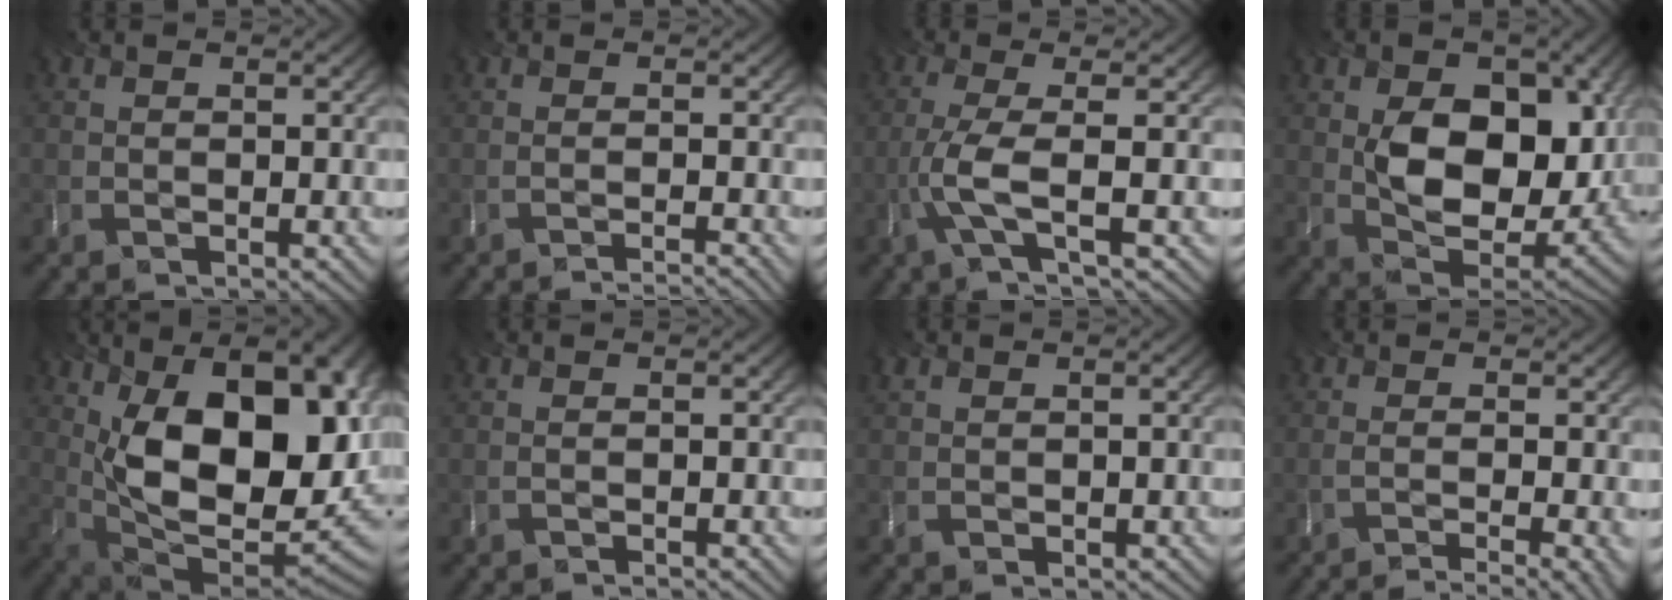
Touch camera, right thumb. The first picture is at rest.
{"total": 2.1, "force": [-1.4, 0.3, 1.4], "torque": [-0.006, -0.002, -0.035]}
{"total": 3.6, "force": [-1.4, 0.4, 3.3], "torque": [-0.070, 0.004, -0.038]}
{"total": 11.9, "force": [1.5, 8.0, 8.7], "torque": [-0.154, -0.024, 0.040]}
{"total": 20.1, "force": [4.0, 10.8, 16.5], "torque": [-0.246, 0.015, 0.073]}
{"total": 0.0}
{"total": 1.0, "force": [0.7, 0.2, -0.8], "torque": [0.004, 0.001, 0.019]}
{"total": 5.7, "force": [-2.6, 1.3, 4.9], "torque": [-0.046, -0.008, -0.032]}